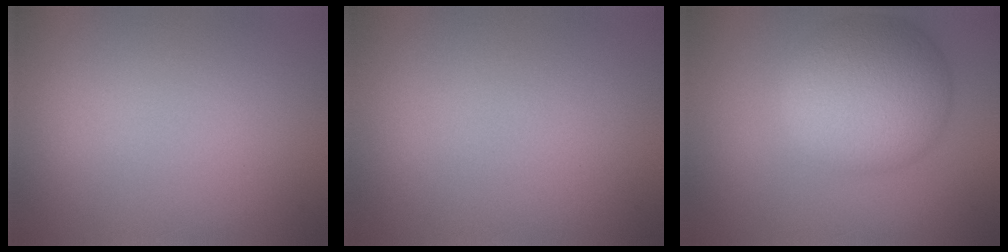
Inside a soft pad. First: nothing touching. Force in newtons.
{"total": 0.0}
{"total": 8.9, "press": 8.9, "slide": 0.6}